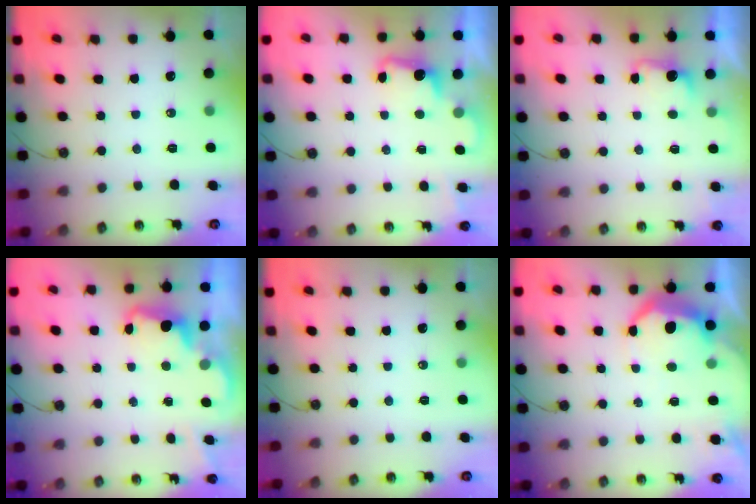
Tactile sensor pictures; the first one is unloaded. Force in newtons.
{"total": 2.2, "press": 2.0, "slide": 1.0}
{"total": 2.9, "press": 2.8, "slide": 0.9}
{"total": 1.5, "press": 1.4, "slide": 0.7}
{"total": 0.0}
{"total": 8.9, "press": 8.8, "slide": 0.7}